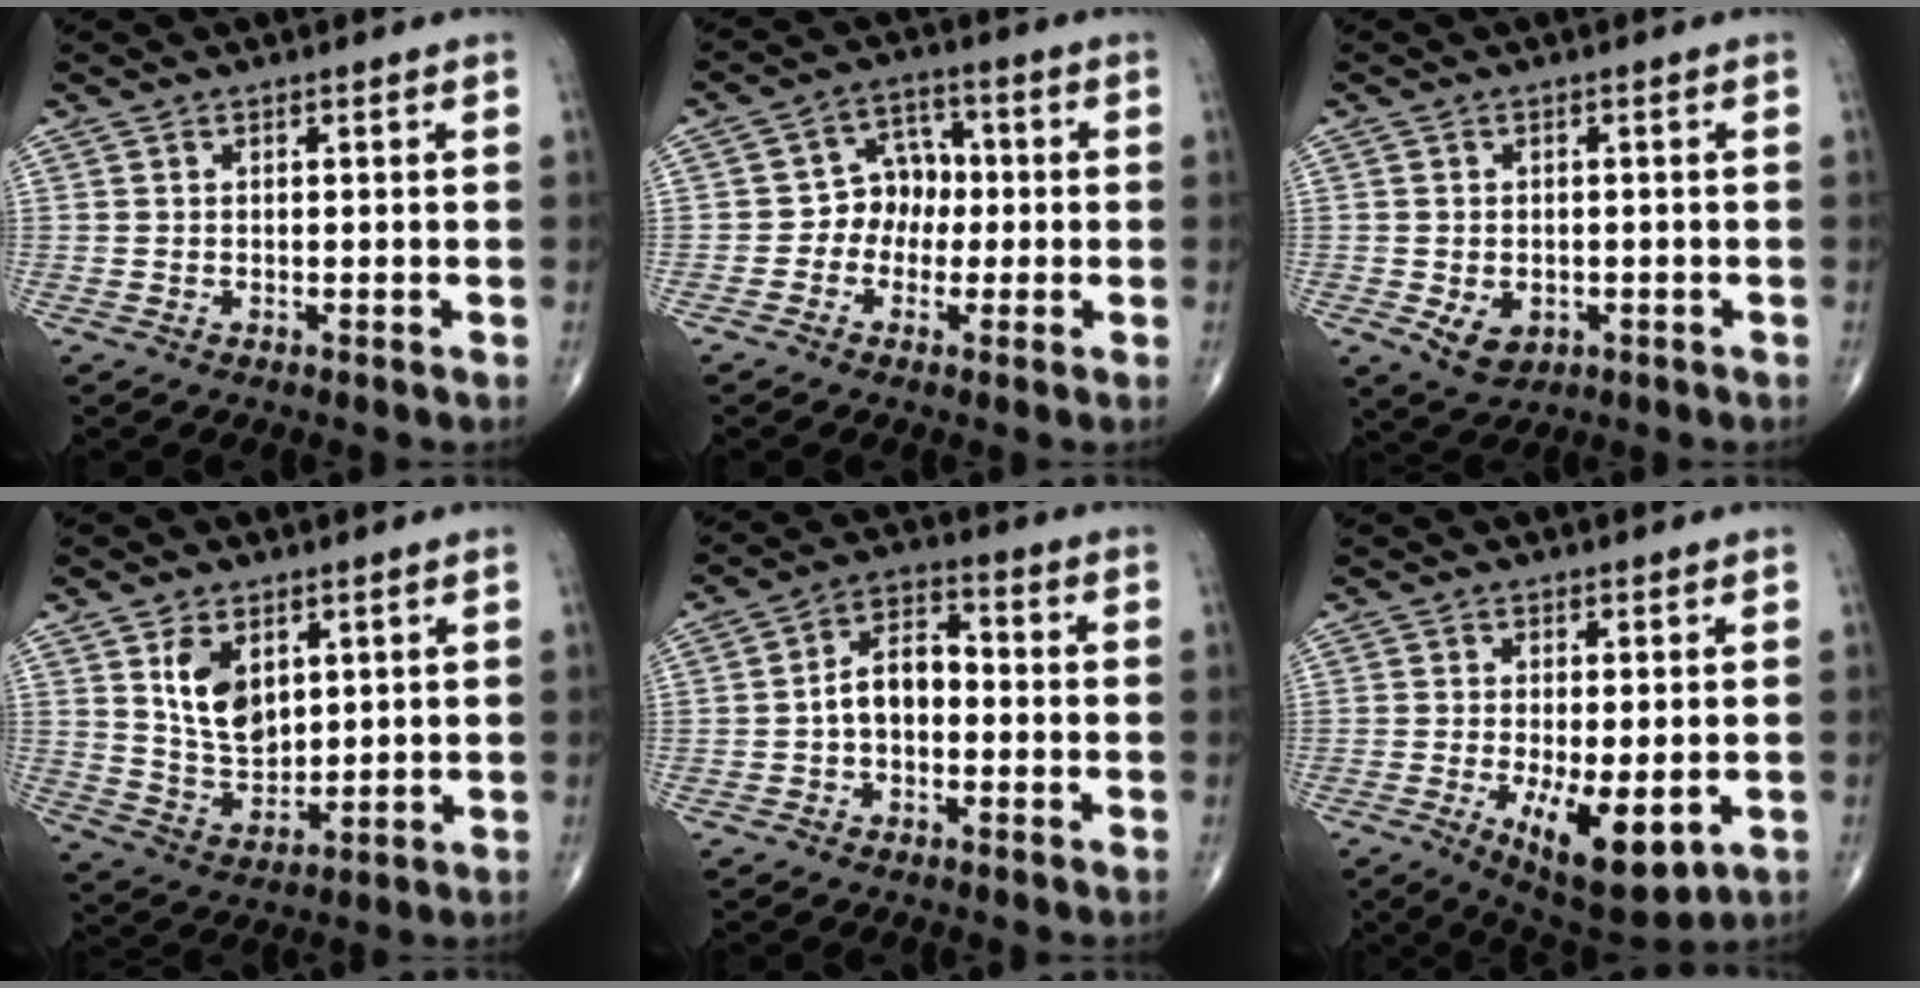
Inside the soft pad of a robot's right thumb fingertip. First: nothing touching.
{"total": 6.8, "force": [-0.9, 5.7, 3.6], "torque": [-0.019, 0.026, -0.030]}
{"total": 4.9, "force": [-1.4, 3.5, 3.1], "torque": [-0.044, 0.001, -0.010]}
{"total": 9.2, "force": [3.6, 5.8, 6.2], "torque": [-0.091, -0.025, 0.080]}
{"total": 7.4, "force": [-1.2, 4.7, 5.6], "torque": [-0.085, 0.032, -0.033]}
{"total": 11.3, "force": [-3.0, 4.4, 10.0], "torque": [-0.150, -0.022, -0.035]}